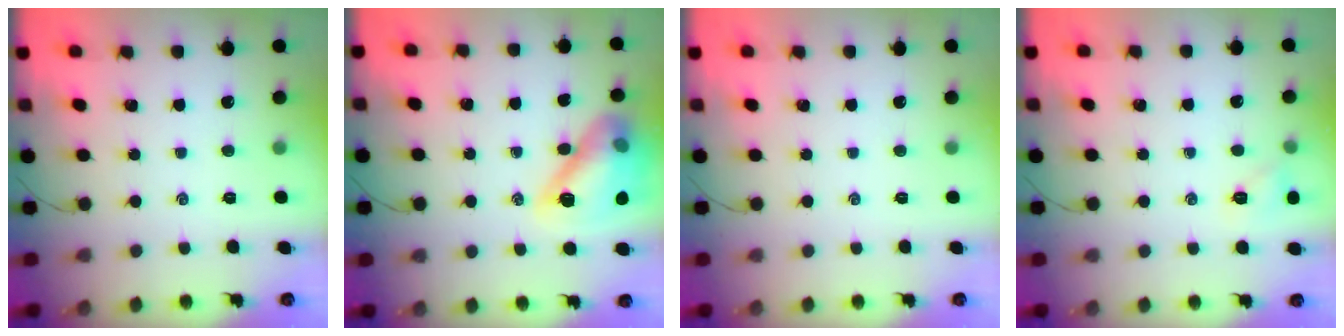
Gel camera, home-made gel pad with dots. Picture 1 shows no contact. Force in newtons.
{"total": 16.8, "press": 16.7, "slide": 1.9}
{"total": 0.0}
{"total": 6.5, "press": 6.4, "slide": 1.5}